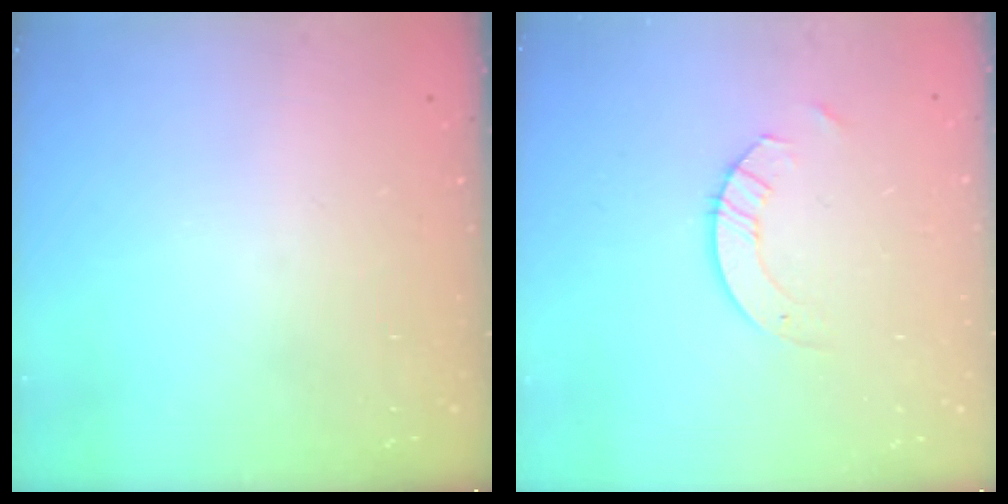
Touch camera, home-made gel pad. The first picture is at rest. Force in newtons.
{"total": 4.4, "press": 4.3, "slide": 0.4}